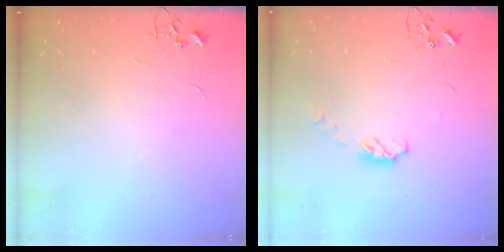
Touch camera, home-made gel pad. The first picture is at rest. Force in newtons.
{"total": 5.4, "press": 5.3, "slide": 0.4}